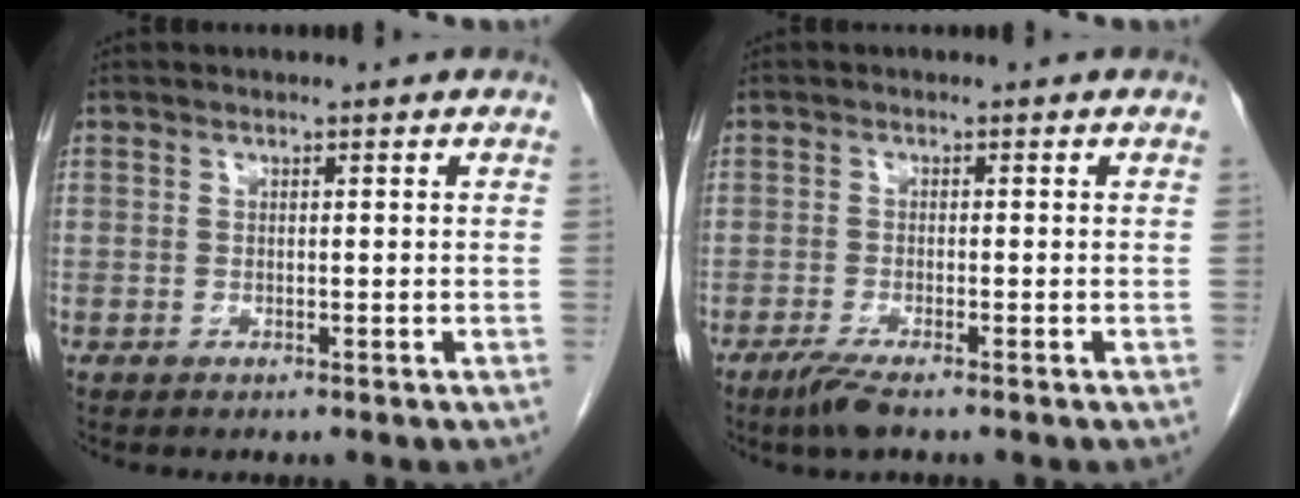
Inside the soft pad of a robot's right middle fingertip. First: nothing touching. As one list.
[{"total": 3.1, "force": [-2.2, 0.1, 2.1], "torque": [-0.049, -0.009, -0.046]}]